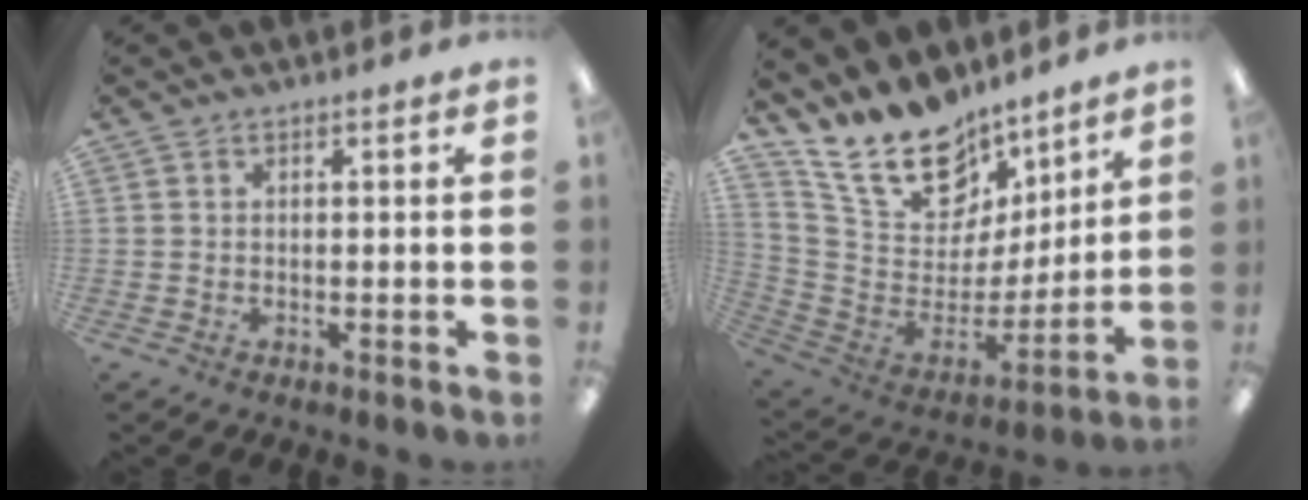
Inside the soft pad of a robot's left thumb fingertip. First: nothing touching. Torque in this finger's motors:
{"motor_torque": [1.41, 1.36, 1.40, -1.37, 0.18]}